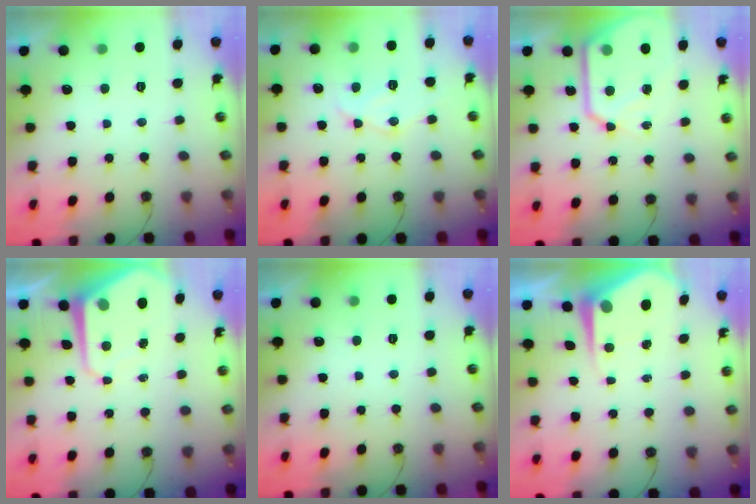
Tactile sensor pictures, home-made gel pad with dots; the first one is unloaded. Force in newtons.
{"total": 11.6, "press": 11.6, "slide": 0.8}
{"total": 13.4, "press": 13.3, "slide": 1.4}
{"total": 7.9, "press": 7.9, "slide": 0.7}
{"total": 0.0}
{"total": 6.1, "press": 6.1, "slide": 0.6}